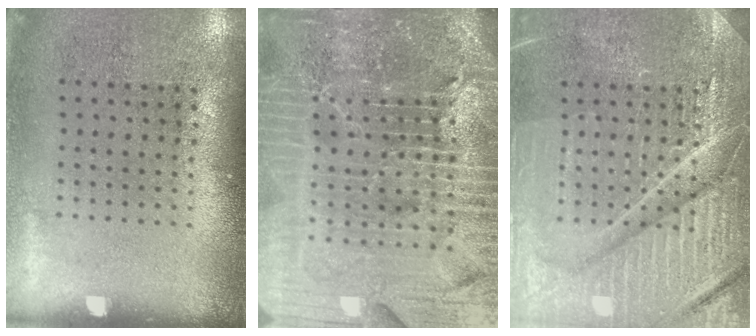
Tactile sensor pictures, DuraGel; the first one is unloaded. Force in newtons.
{"total": 7.1, "press": 6.2, "slide": 3.6}
{"total": 7.5, "press": 7.4, "slide": 1.0}